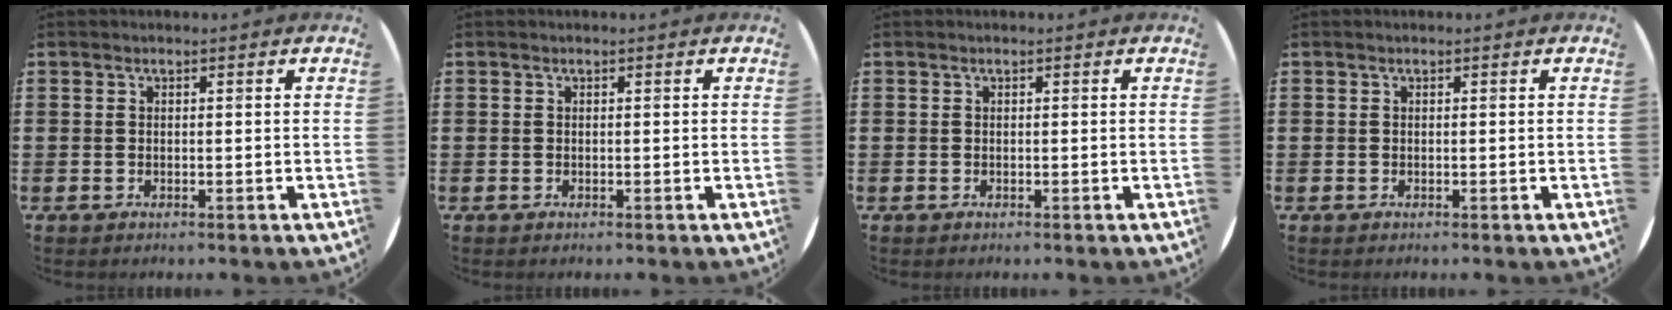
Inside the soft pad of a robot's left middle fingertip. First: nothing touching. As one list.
[{"total": 0.0}, {"total": 0.0}, {"total": 0.0}]